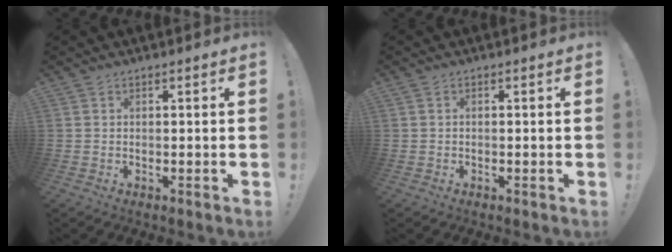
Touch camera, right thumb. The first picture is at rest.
{"total": 0.0}